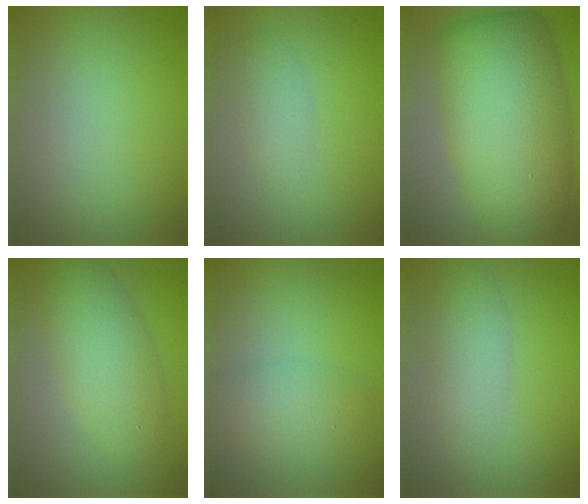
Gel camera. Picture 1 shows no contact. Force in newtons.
{"total": 1.7, "press": 1.7, "slide": 0.2}
{"total": 12.7, "press": 12.7, "slide": 0.2}
{"total": 5.4, "press": 5.4, "slide": 0.2}
{"total": 2.8, "press": 2.8, "slide": 0.1}
{"total": 3.1, "press": 3.1, "slide": 0.2}